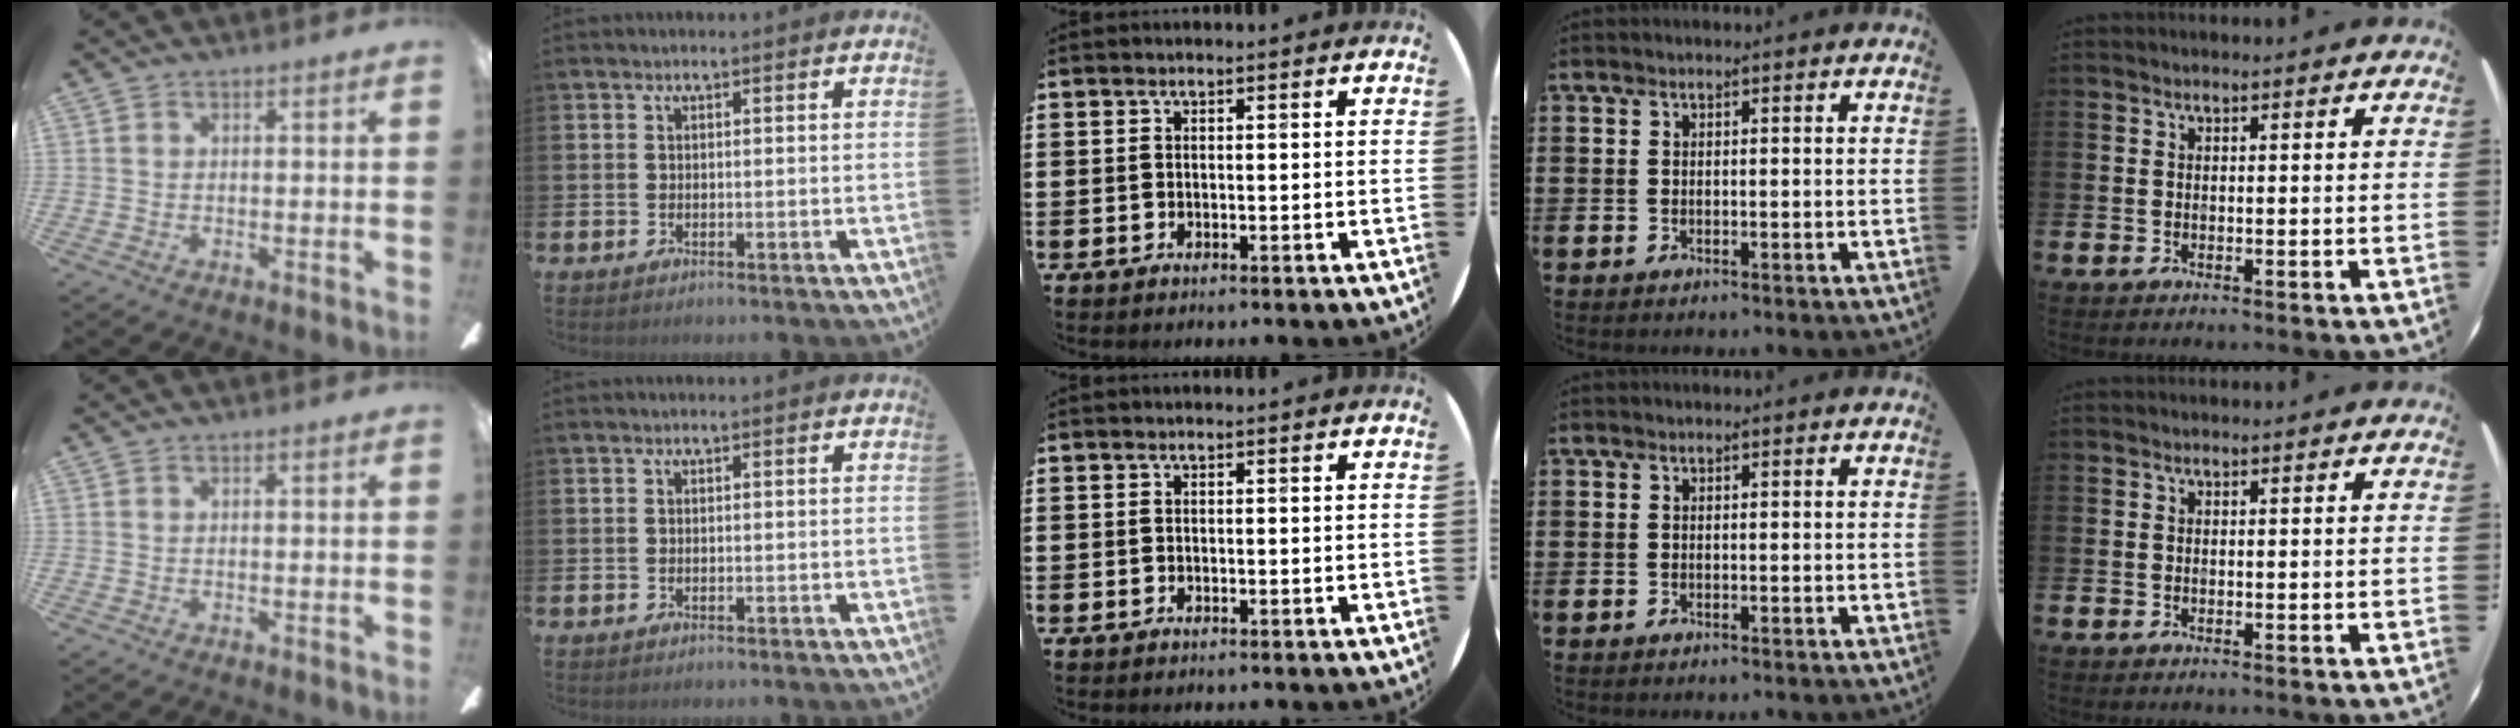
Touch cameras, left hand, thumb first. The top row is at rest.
{}